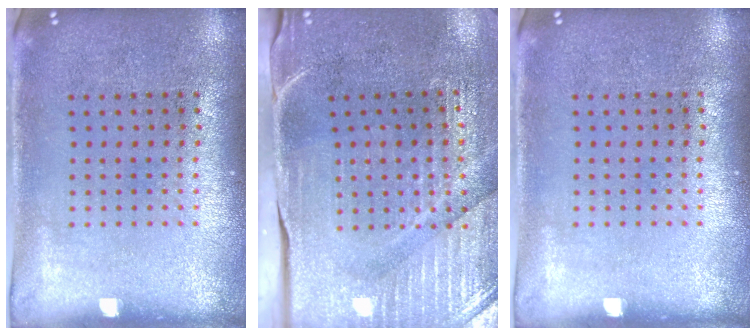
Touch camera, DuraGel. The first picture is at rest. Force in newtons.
{"total": 3.9, "press": 3.6, "slide": 1.4}
{"total": 0.0}